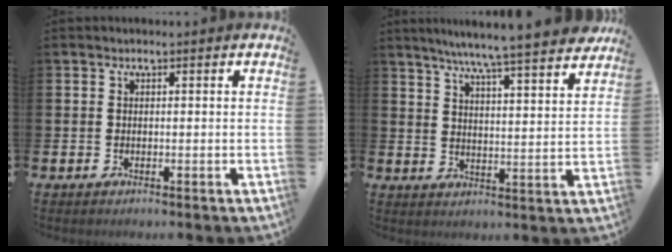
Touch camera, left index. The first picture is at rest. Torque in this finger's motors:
{"motor_torque": [0.41, -0.76, 1.06, 0.21]}